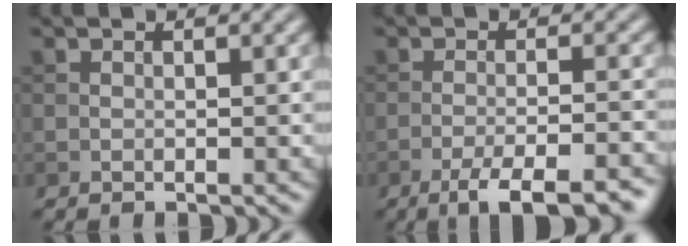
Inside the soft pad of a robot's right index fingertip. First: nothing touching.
{"total": 6.8, "force": [-4.5, 1.6, 4.8], "torque": [-0.070, -0.004, -0.069]}